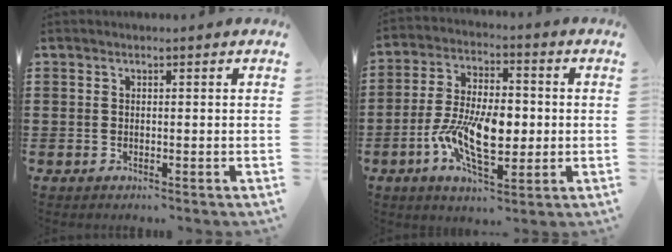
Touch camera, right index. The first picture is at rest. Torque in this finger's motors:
{"motor_torque": [2.14, 0.00, 1.05, 0.21]}